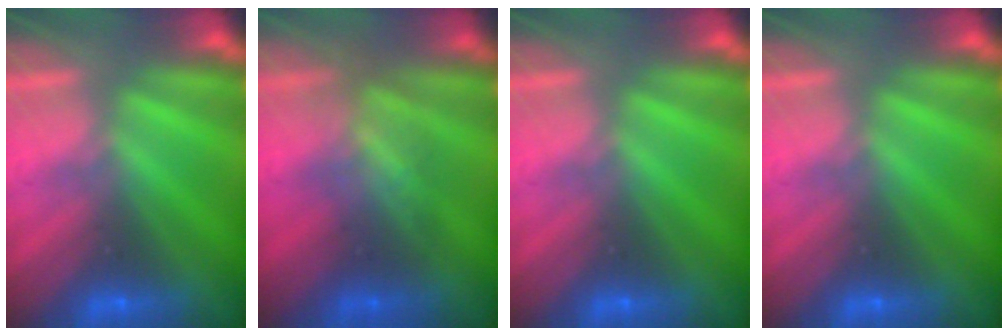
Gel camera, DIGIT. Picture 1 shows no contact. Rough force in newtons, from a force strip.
{"total": 3.2}
{"total": 0.0}
{"total": 0.0}